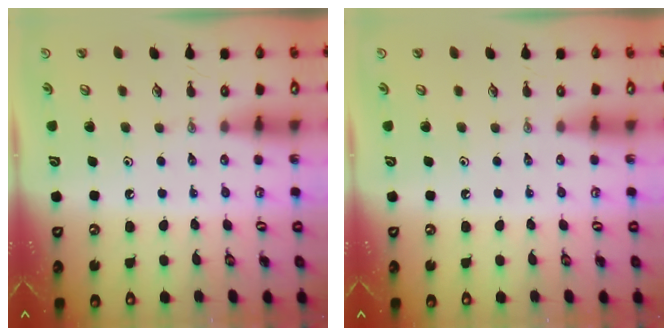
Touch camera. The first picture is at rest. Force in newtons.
{"total": 0.0}